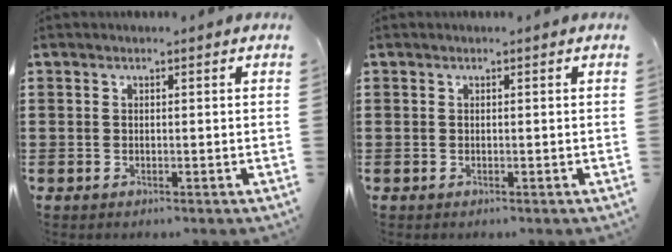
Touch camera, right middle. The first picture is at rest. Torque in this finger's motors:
{"motor_torque": [0.05, -0.05, 0.00, -0.01]}